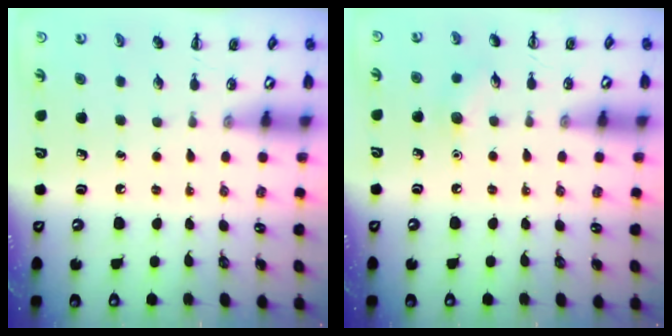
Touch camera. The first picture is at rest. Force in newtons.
{"total": 6.0, "press": 5.8, "slide": 1.6}